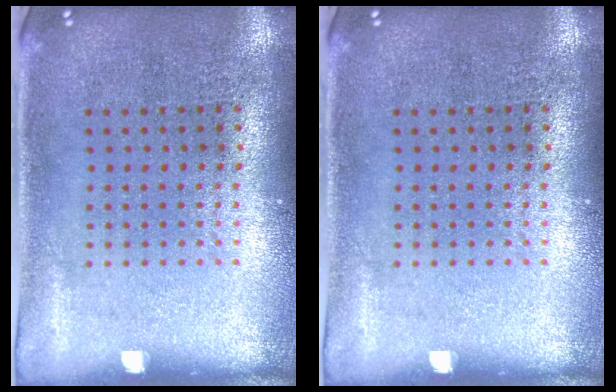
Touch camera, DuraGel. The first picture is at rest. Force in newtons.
{"total": 0.0}